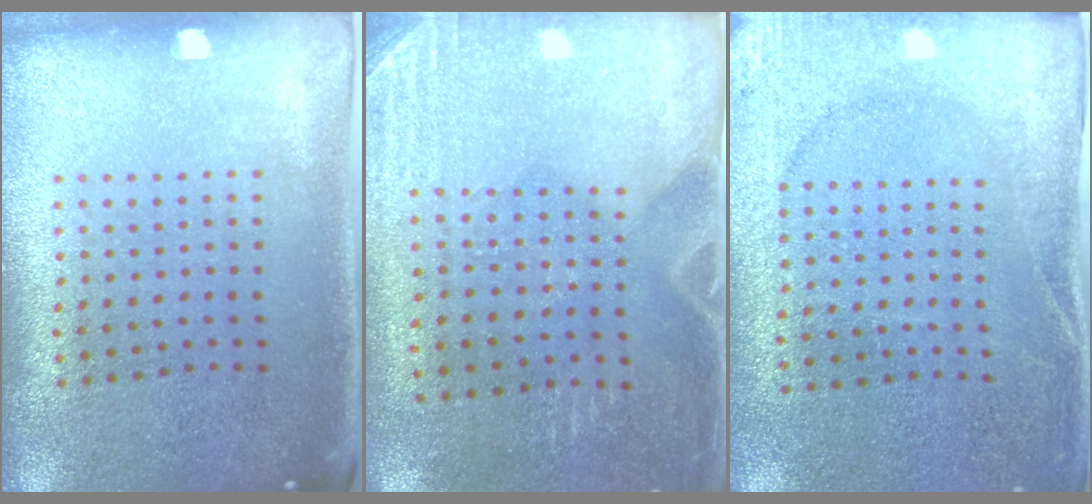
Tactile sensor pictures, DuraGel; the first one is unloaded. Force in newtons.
{"total": 2.8, "press": 2.6, "slide": 1.2}
{"total": 2.6, "press": 2.6, "slide": 0.4}